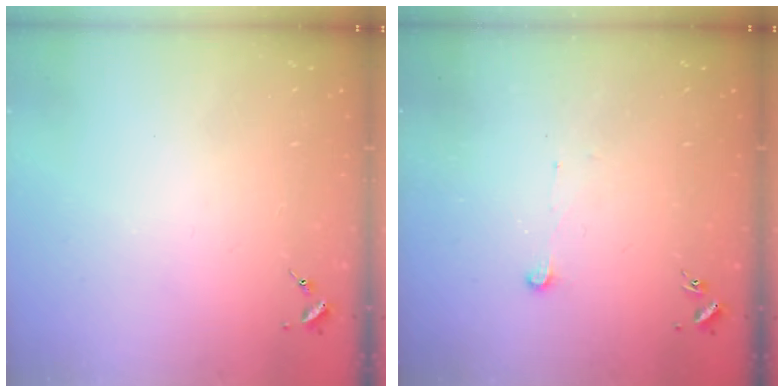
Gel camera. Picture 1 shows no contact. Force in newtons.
{"total": 3.7, "press": 3.6, "slide": 0.3}